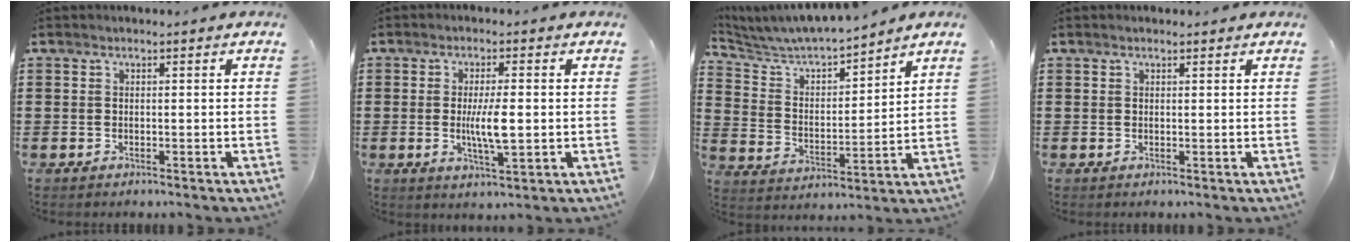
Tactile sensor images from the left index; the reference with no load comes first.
{"total": 5.8, "force": [-0.2, 1.2, 5.7], "torque": [-0.115, -0.005, -0.010]}
{"total": 5.5, "force": [5.3, 0.7, 1.5], "torque": [-0.056, -0.039, 0.084]}
{"total": 0.6, "force": [0.5, 0.1, 0.4], "torque": [-0.007, 0.001, 0.010]}